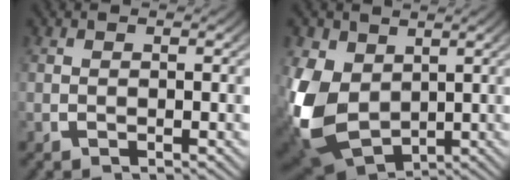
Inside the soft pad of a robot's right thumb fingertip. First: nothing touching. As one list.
[{"total": 12.2, "force": [-1.7, 9.3, 7.8], "torque": [-0.229, -0.072, 0.011]}]